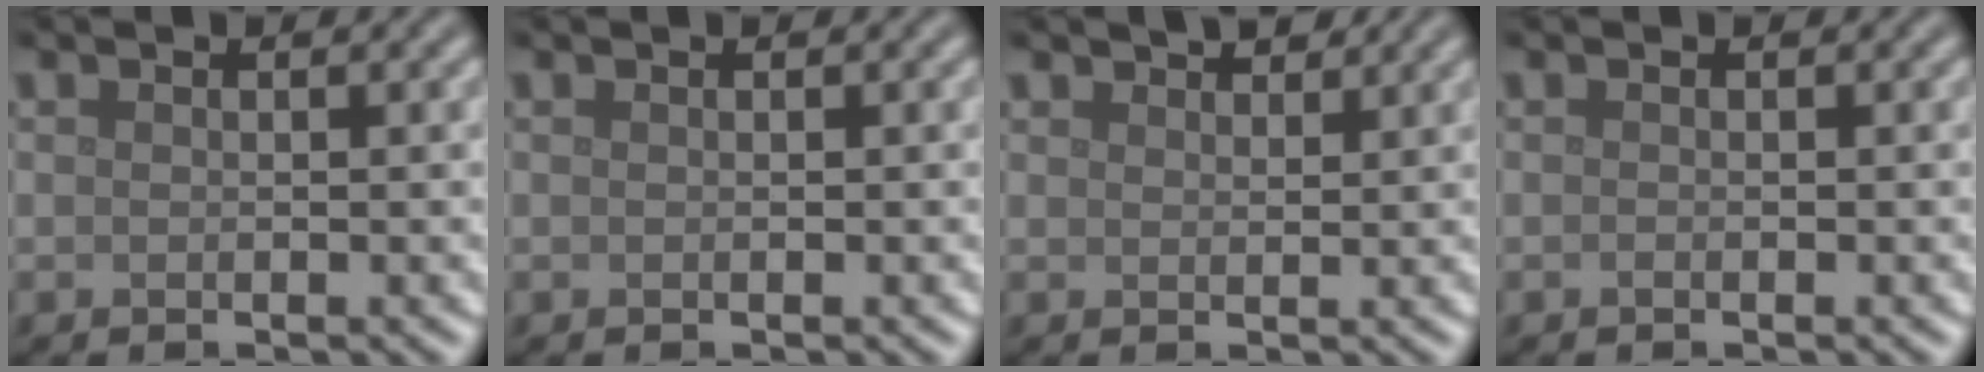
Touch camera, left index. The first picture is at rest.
{"total": 0.0}
{"total": 2.2, "force": [2.0, 0.7, 0.6], "torque": [-0.011, 0.002, 0.030]}
{"total": 0.0}